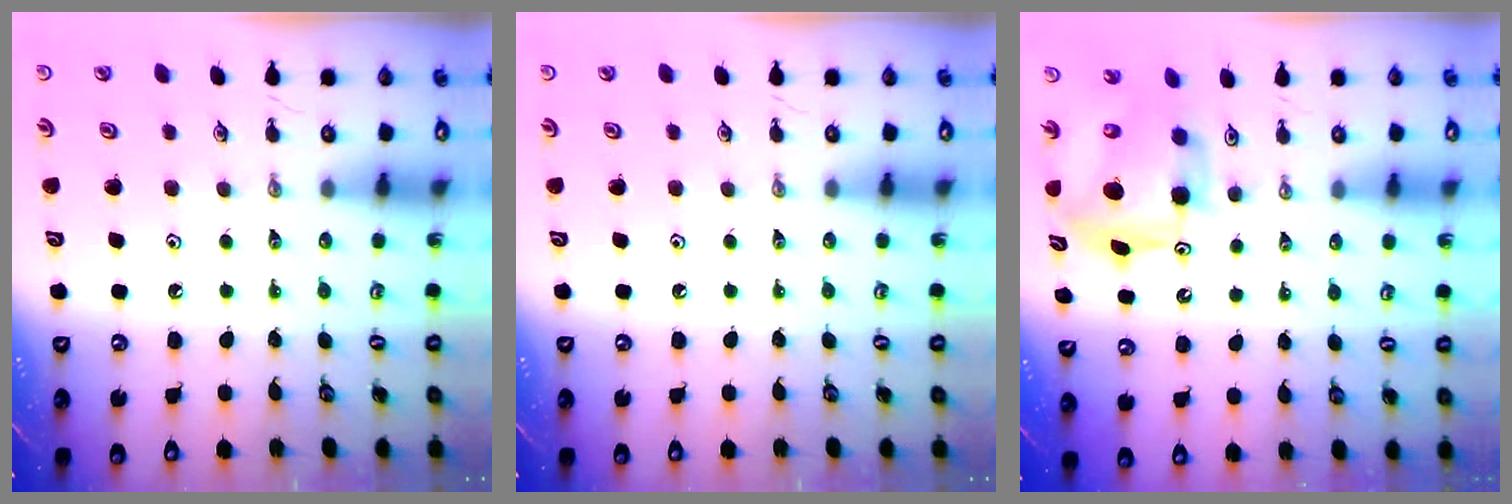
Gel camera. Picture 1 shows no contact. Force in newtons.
{"total": 0.0}
{"total": 8.4, "press": 8.3, "slide": 0.2}